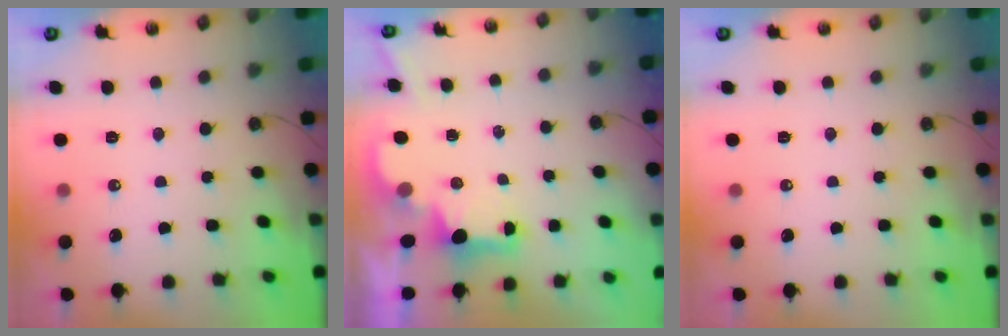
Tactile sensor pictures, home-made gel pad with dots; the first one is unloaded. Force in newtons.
{"total": 2.1, "press": 2.0, "slide": 0.7}
{"total": 0.0}